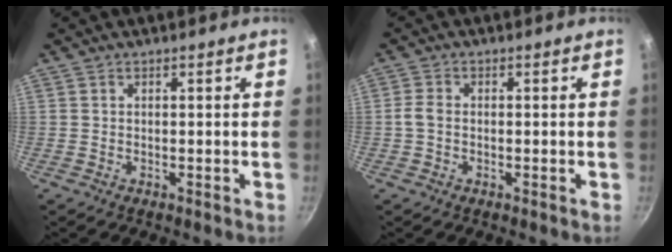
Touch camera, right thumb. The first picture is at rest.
{"total": 2.3, "force": [-0.4, 1.6, 1.6], "torque": [-0.034, 0.010, -0.010]}